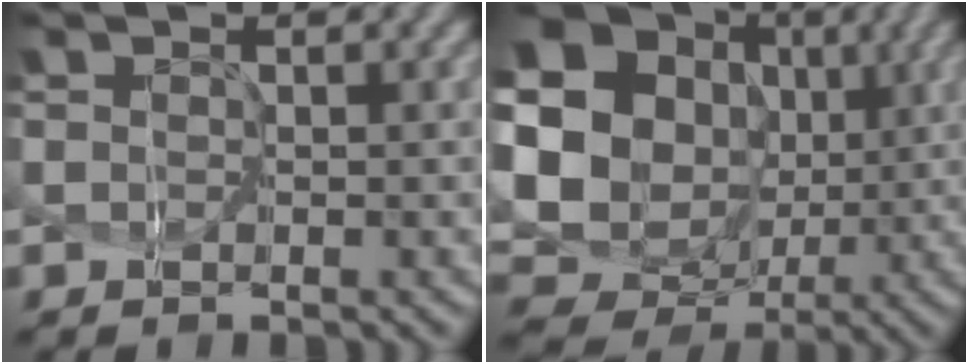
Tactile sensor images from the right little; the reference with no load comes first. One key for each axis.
{"total": 20.1, "fx": 3.3, "fy": 18.1, "fz": 8.1, "tx": -0.221, "ty": 0.018, "tz": 0.040}